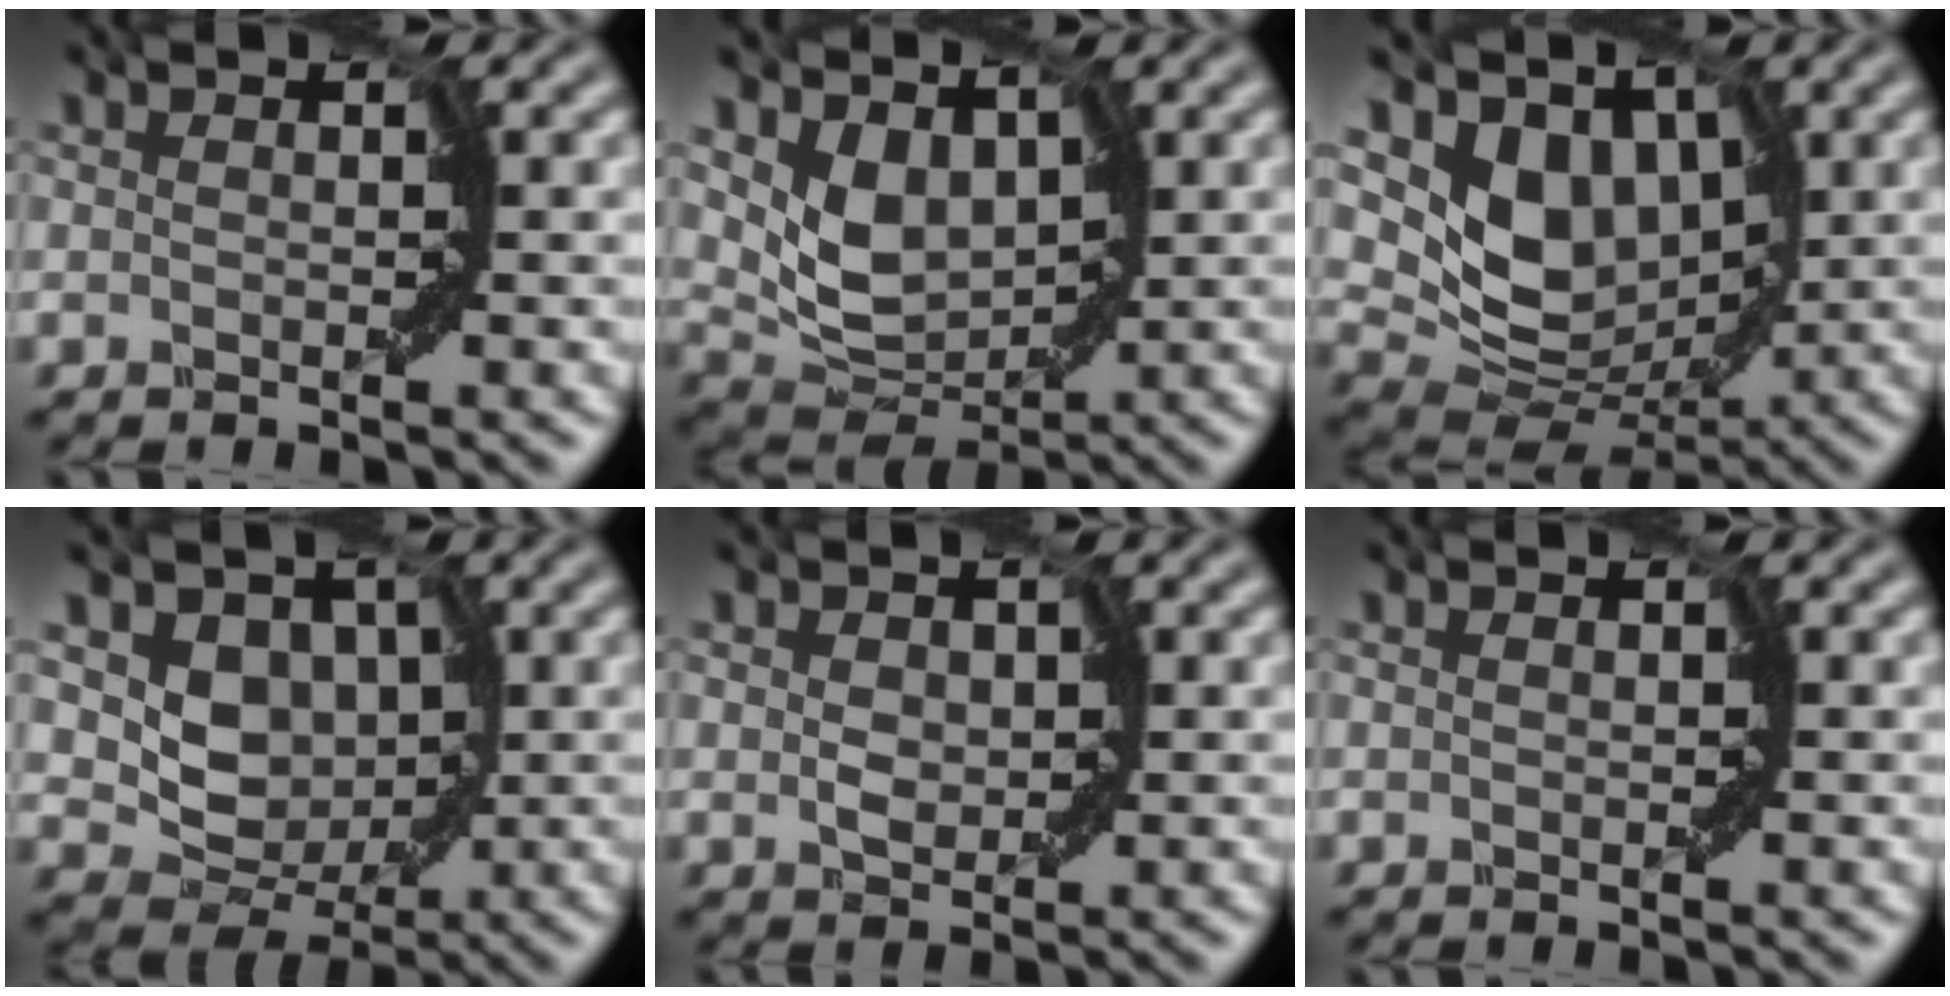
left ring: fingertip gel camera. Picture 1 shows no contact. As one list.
[{"total": 3.6, "force": [1.6, 2.7, 1.8], "torque": [-0.047, -0.015, 0.033]}, {"total": 7.2, "force": [2.6, 5.5, 3.8], "torque": [-0.076, -0.024, 0.047]}, {"total": 4.4, "force": [1.0, 3.7, 2.2], "torque": [-0.034, -0.010, 0.015]}, {"total": 1.4, "force": [0.2, 1.2, 0.7], "torque": [-0.016, -0.002, 0.001]}, {"total": 0.0}]